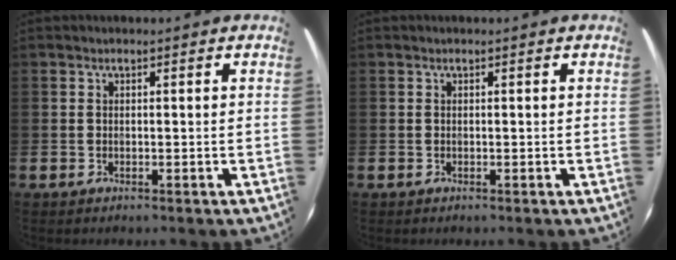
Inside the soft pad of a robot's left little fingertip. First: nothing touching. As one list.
[{"total": 0.0}]